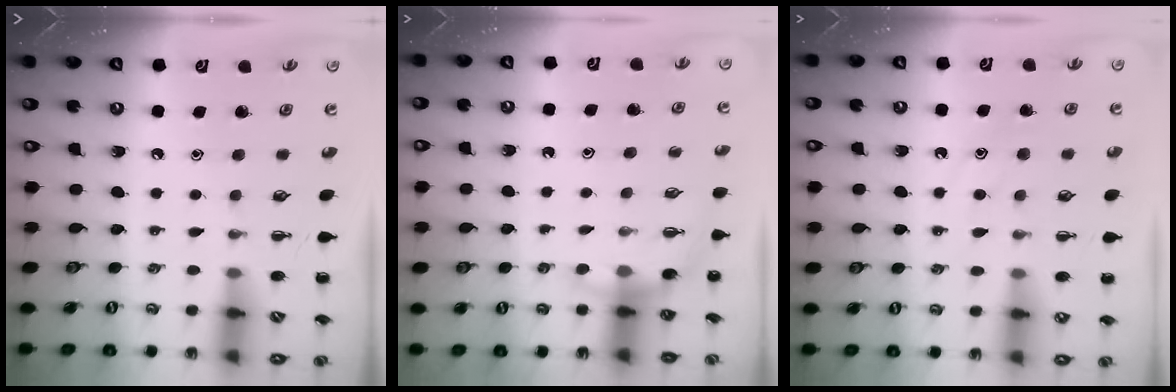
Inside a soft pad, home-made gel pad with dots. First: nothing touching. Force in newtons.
{"total": 5.6, "press": 5.4, "slide": 1.3}
{"total": 10.2, "press": 10.1, "slide": 1.3}